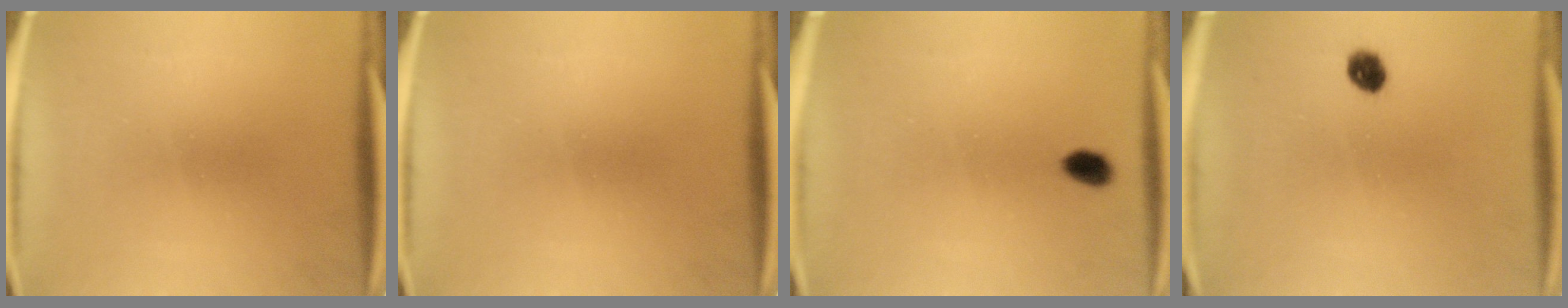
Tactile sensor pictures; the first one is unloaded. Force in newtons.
{"total": 0.0}
{"total": 2.7}
{"total": 3.3}